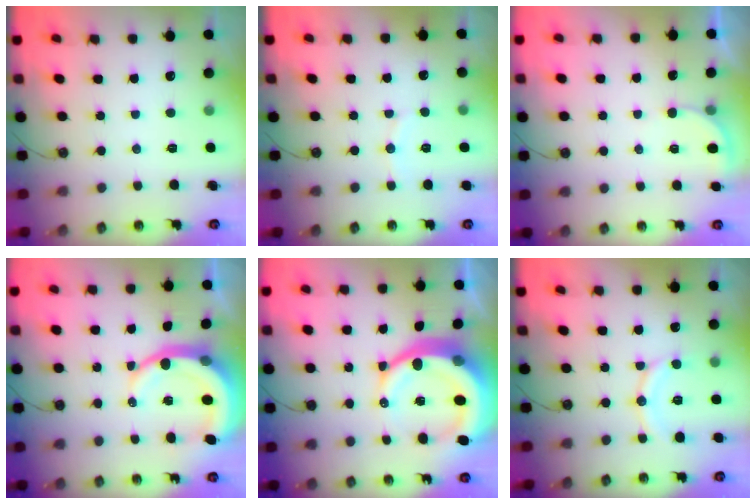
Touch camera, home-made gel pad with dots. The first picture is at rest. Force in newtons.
{"total": 5.4, "press": 5.3, "slide": 1.1}
{"total": 3.4, "press": 3.4, "slide": 0.2}
{"total": 10.8, "press": 10.7, "slide": 1.2}
{"total": 18.7, "press": 18.6, "slide": 1.9}
{"total": 11.8, "press": 11.7, "slide": 1.2}